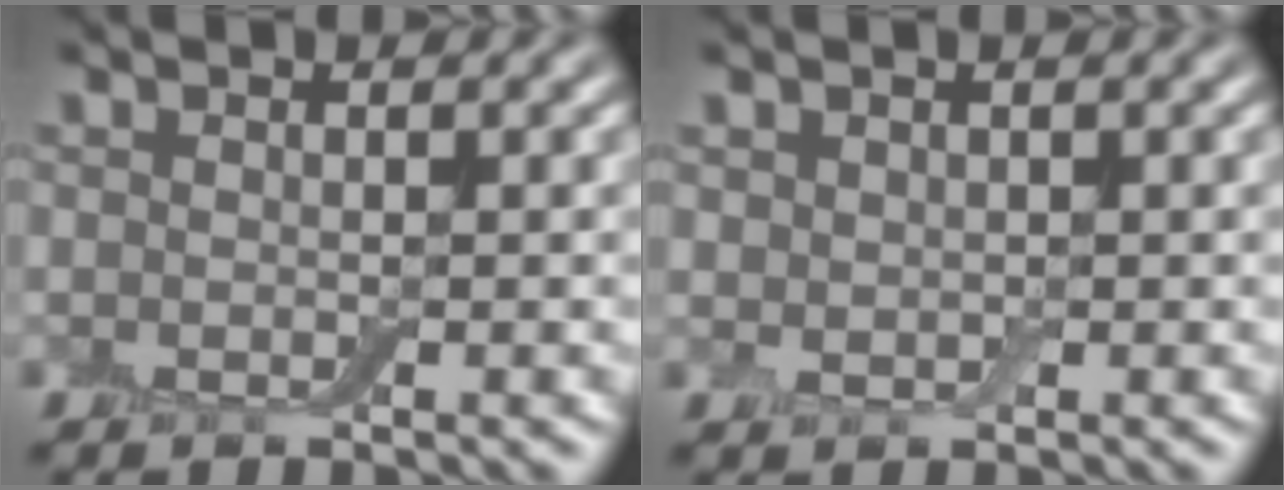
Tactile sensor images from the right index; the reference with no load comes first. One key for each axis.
{"total": 1.2, "fx": 0.5, "fy": 1.0, "fz": 0.3, "tx": -0.001, "ty": 0.003, "tz": 0.006}